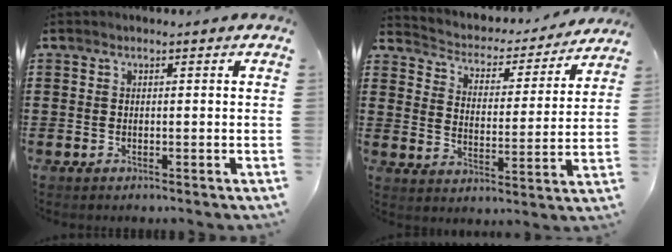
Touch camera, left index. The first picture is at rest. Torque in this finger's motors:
{"motor_torque": [0.80, -1.34, -0.09, -0.02]}